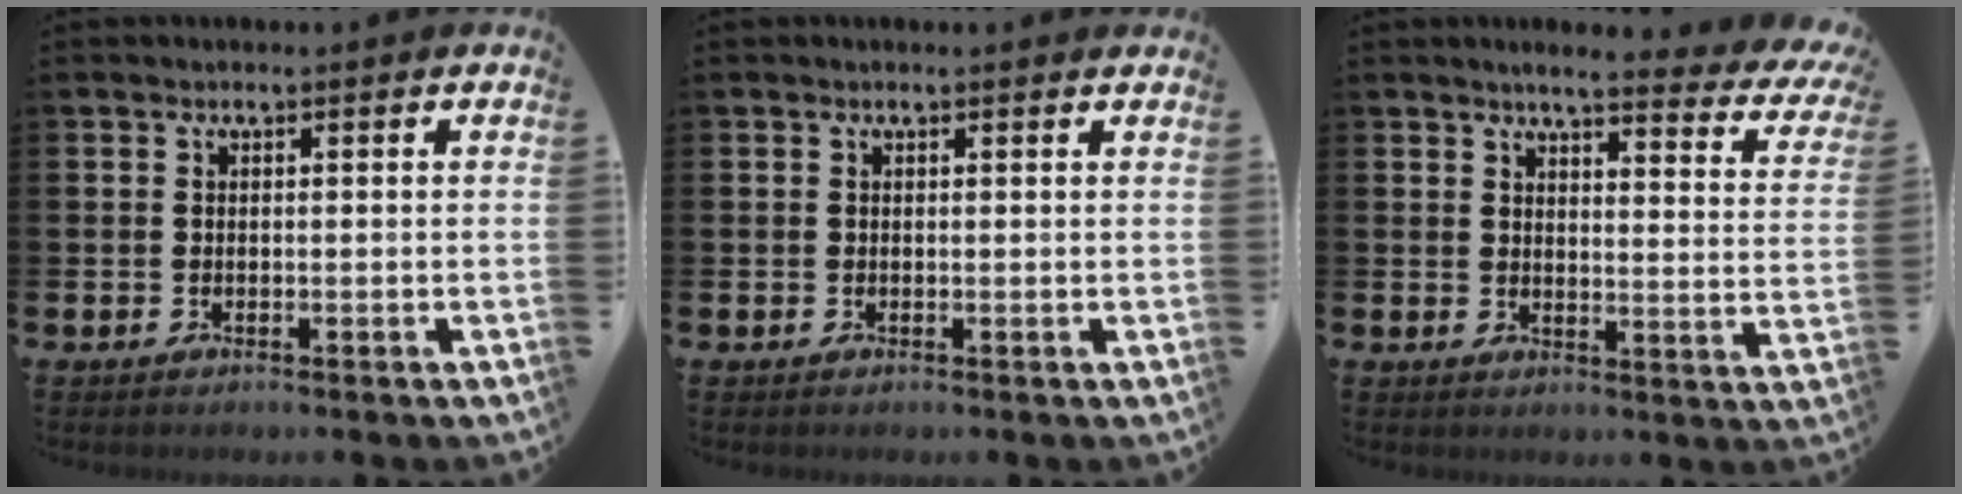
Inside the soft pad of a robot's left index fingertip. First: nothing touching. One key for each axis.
{"total": 0.0}
{"total": 4.0, "fx": 3.5, "fy": 0.5, "fz": 1.9, "tx": -0.030, "ty": -0.034, "tz": 0.049}